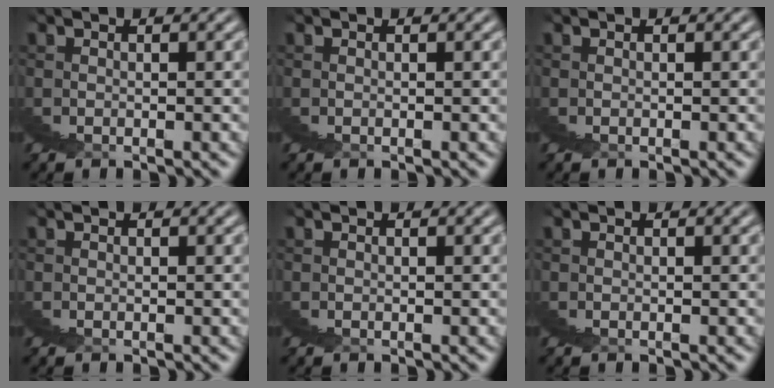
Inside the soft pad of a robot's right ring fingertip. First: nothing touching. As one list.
[{"total": 0.0}, {"total": 0.0}, {"total": 0.0}, {"total": 0.0}, {"total": 0.0}]